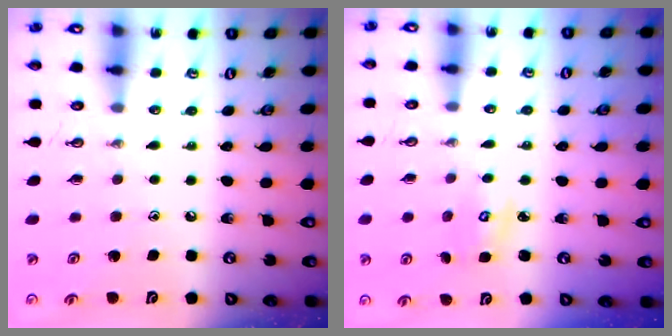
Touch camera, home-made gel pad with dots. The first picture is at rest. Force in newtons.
{"total": 3.2, "press": 3.2, "slide": 0.3}